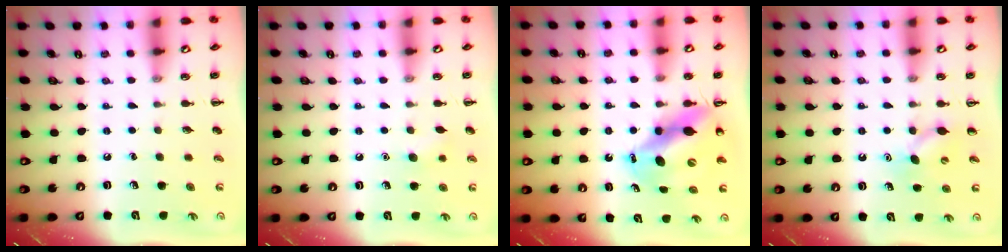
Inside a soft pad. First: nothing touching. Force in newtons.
{"total": 5.8, "press": 5.6, "slide": 1.6}
{"total": 12.8, "press": 12.2, "slide": 4.0}
{"total": 6.3, "press": 6.1, "slide": 1.6}